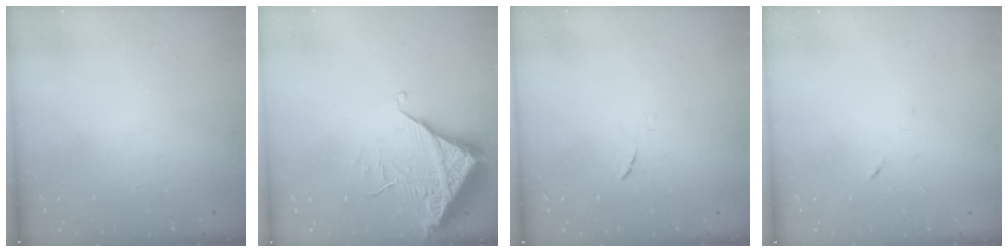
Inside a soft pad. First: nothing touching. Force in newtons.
{"total": 6.6, "press": 6.6, "slide": 0.4}
{"total": 4.3, "press": 4.2, "slide": 0.6}
{"total": 4.5, "press": 4.5, "slide": 0.6}